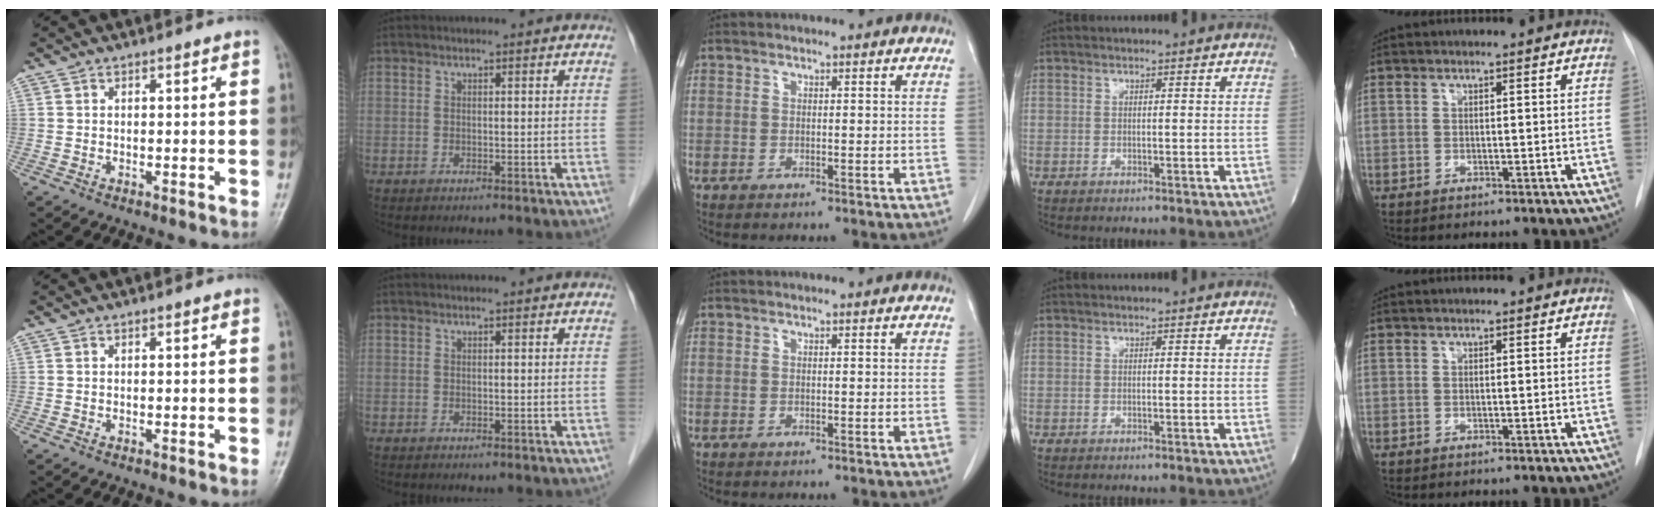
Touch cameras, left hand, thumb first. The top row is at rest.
{}